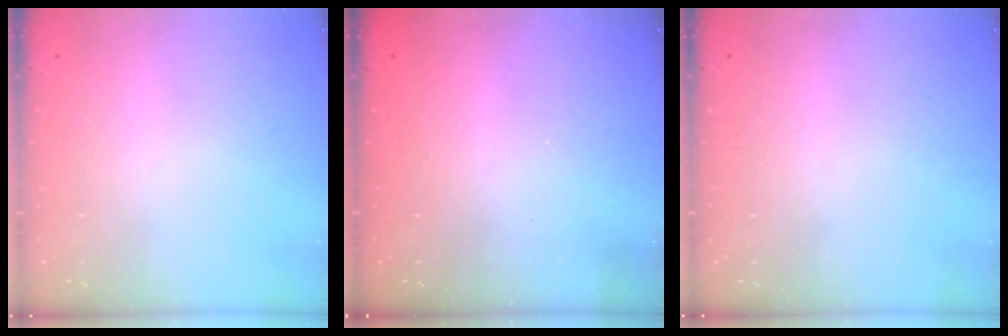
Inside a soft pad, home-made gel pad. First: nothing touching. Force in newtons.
{"total": 2.5, "press": 2.4, "slide": 0.8}
{"total": 0.0}